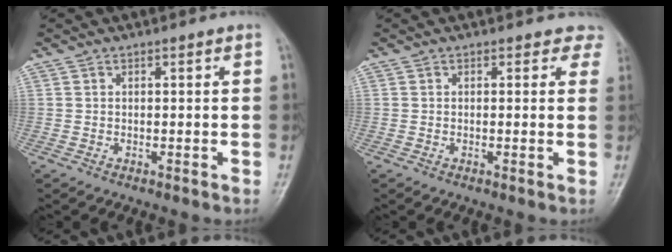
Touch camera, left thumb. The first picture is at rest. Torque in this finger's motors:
{"motor_torque": [0.10, 0.14, 0.00, -0.22, 0.02]}